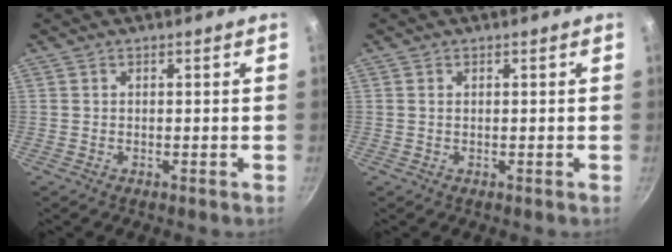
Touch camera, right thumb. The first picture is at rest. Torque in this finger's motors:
{"motor_torque": [-0.33, 0.05, -0.30, 0.26, -0.07]}